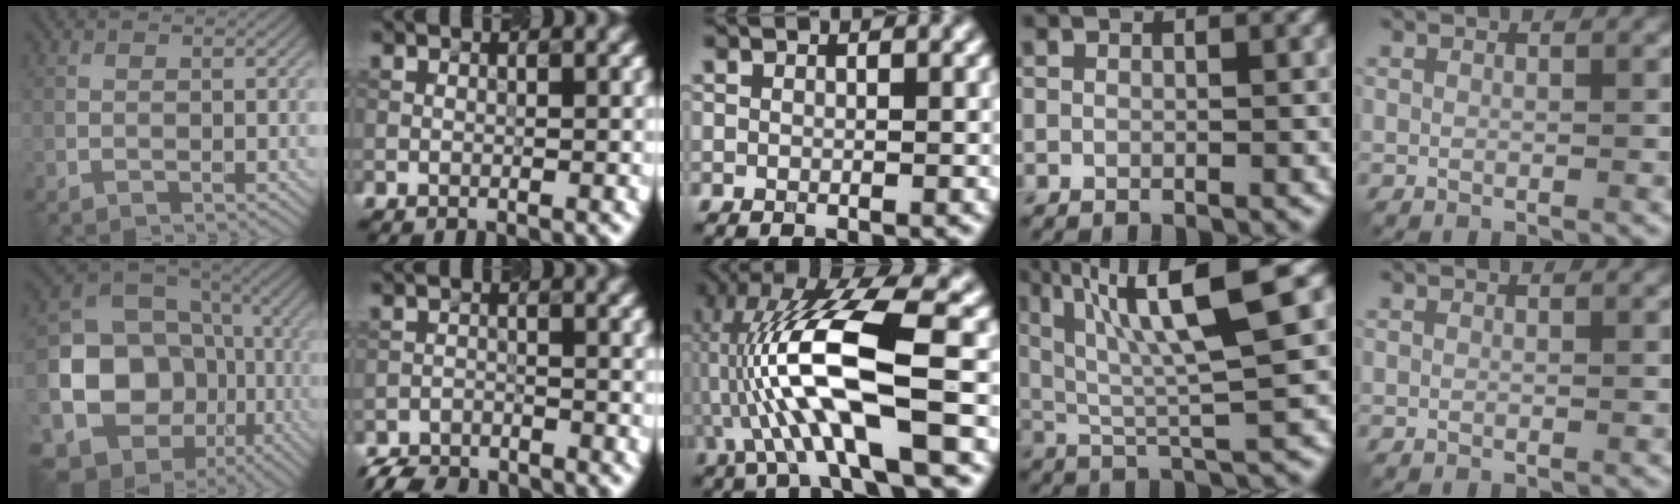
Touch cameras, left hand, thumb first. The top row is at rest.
{"thumb": {"total": 14.8, "force": [-4.0, 12.1, 7.6], "torque": [-0.165, -0.032, -0.071]}, "index": {"total": 4.2, "force": [-4.0, 0.8, 0.6], "torque": [-0.011, -0.011, -0.081]}, "middle": {"total": 12.6, "force": [-1.1, 3.0, 12.1], "torque": [-0.239, 0.016, -0.020]}, "ring": {"total": 10.9, "force": [4.3, 1.9, 9.8], "torque": [-0.152, 0.012, 0.075]}}